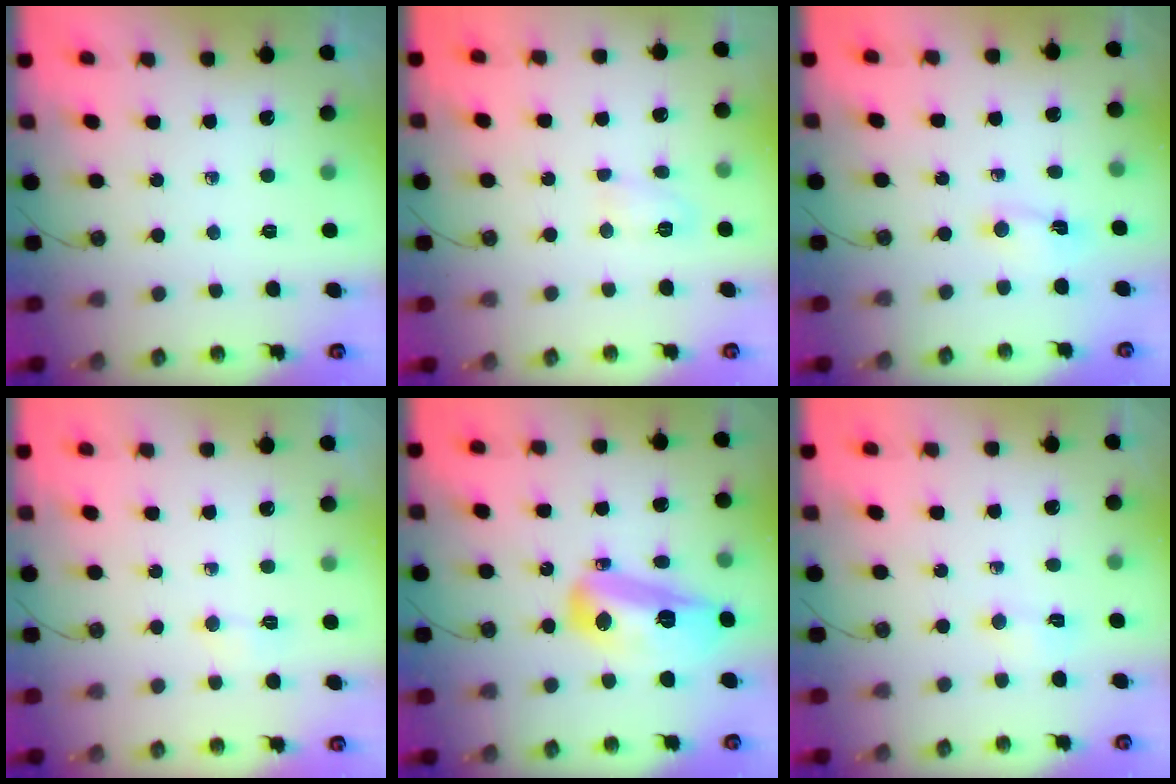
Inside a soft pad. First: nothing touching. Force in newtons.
{"total": 5.1, "press": 5.0, "slide": 1.3}
{"total": 1.1, "press": 1.0, "slide": 0.4}
{"total": 2.7, "press": 2.6, "slide": 0.5}
{"total": 14.9, "press": 14.8, "slide": 1.5}
{"total": 3.2, "press": 3.1, "slide": 0.4}